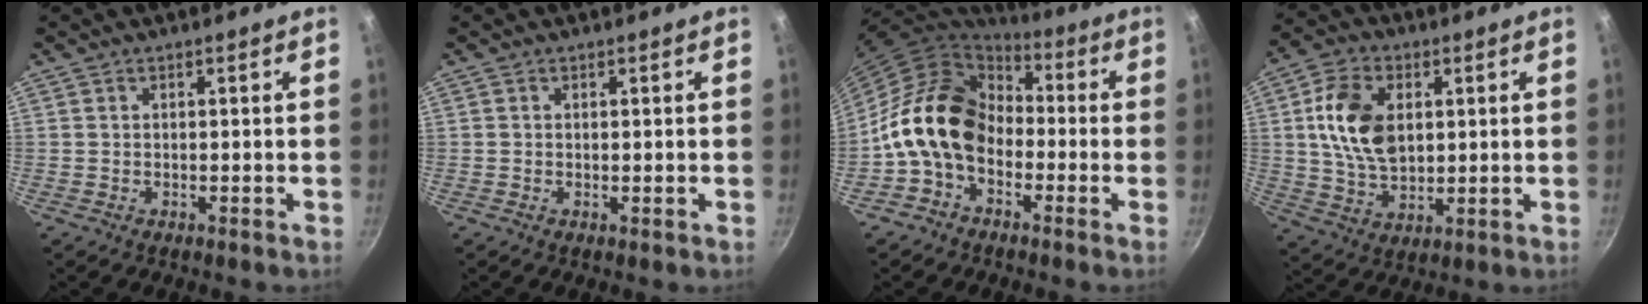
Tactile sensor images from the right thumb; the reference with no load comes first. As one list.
[{"total": 0.0}, {"total": 15.5, "force": [-2.7, 11.6, 9.9], "torque": [-0.142, 0.048, -0.072]}, {"total": 13.0, "force": [2.4, 8.5, 9.5], "torque": [-0.159, -0.002, 0.046]}]